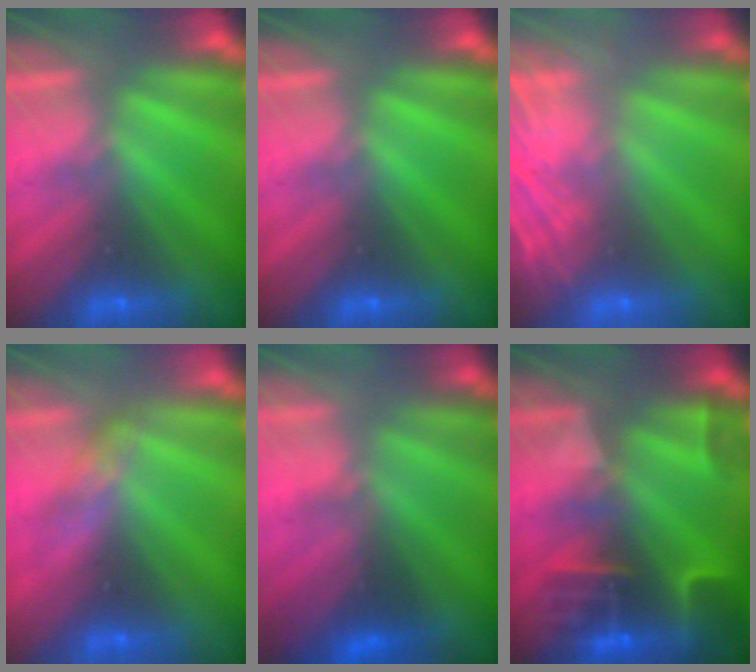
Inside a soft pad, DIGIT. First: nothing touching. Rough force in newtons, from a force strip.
{"total": 0.0}
{"total": 7.5}
{"total": 2.8}
{"total": 2.2}
{"total": 6.8}